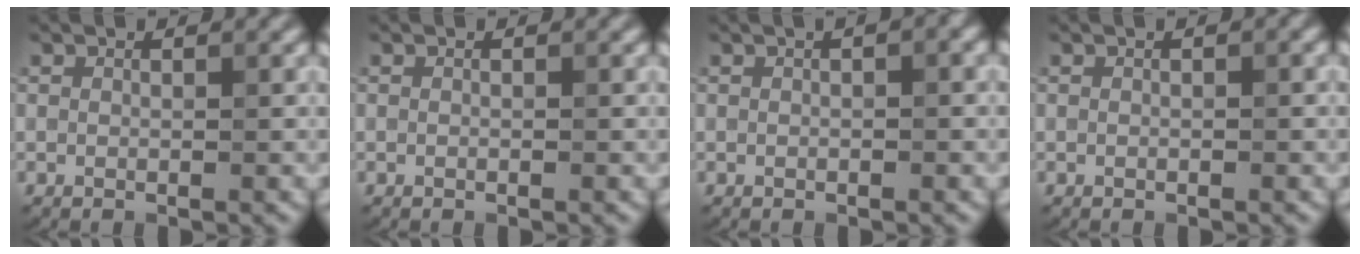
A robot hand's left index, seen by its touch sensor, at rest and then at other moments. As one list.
[{"total": 0.0}, {"total": 2.0, "force": [0.5, 0.6, 1.9], "torque": [-0.022, 0.005, 0.003]}, {"total": 0.7, "force": [-0.1, 0.1, 0.7], "torque": [-0.012, 0.000, -0.003]}]